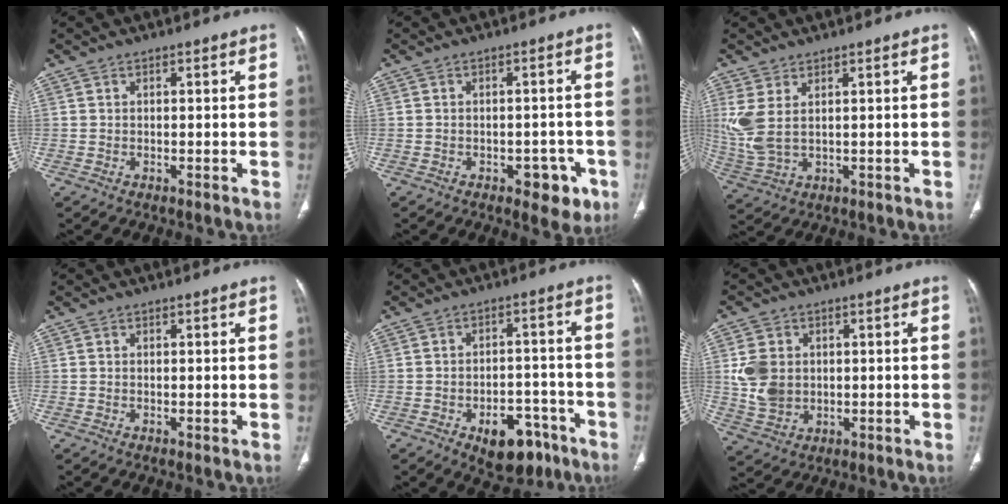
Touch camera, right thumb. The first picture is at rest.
{"total": 6.0, "force": [-2.9, 3.5, 3.9], "torque": [-0.022, 0.016, -0.031]}
{"total": 7.1, "force": [2.1, 3.5, 5.8], "torque": [-0.153, -0.006, 0.057]}
{"total": 0.0}
{"total": 10.7, "force": [-5.9, 6.3, 6.3], "torque": [-0.056, 0.041, -0.073]}
{"total": 8.2, "force": [1.0, 6.5, 4.8], "torque": [-0.080, -0.004, 0.029]}